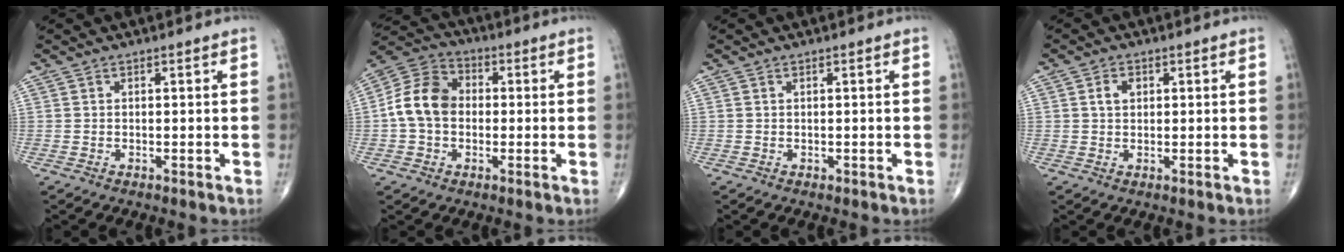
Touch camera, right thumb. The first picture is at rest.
{"total": 10.5, "force": [-0.3, 8.0, 6.8], "torque": [-0.117, 0.032, -0.018]}
{"total": 0.0}
{"total": 2.6, "force": [0.8, 1.9, 1.6], "torque": [-0.025, 0.003, 0.013]}